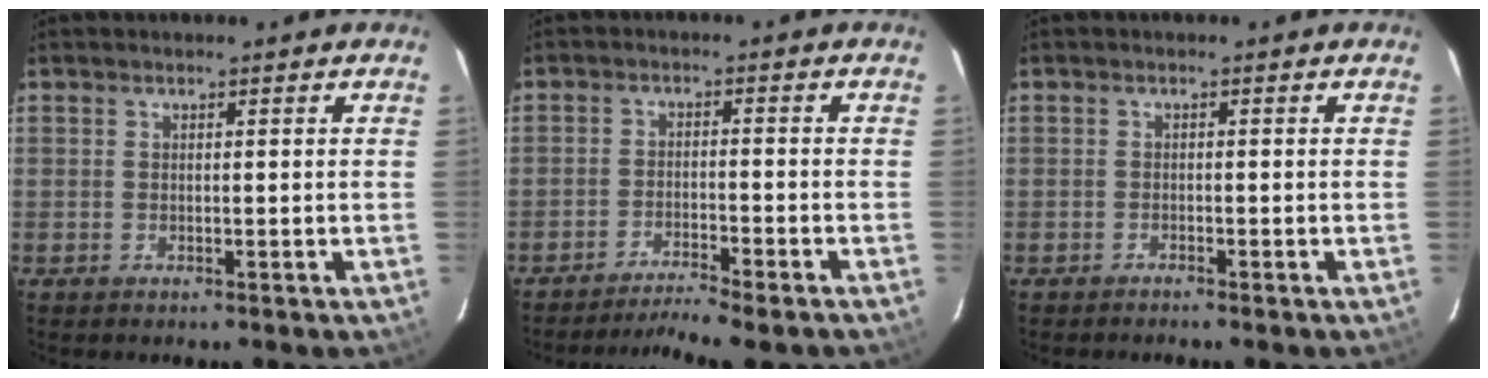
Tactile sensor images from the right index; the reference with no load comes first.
{"total": 8.5, "force": [-7.6, 0.0, 3.8], "torque": [-0.081, -0.012, -0.119]}
{"total": 0.9, "force": [-0.8, -0.1, 0.1], "torque": [-0.006, -0.003, -0.015]}